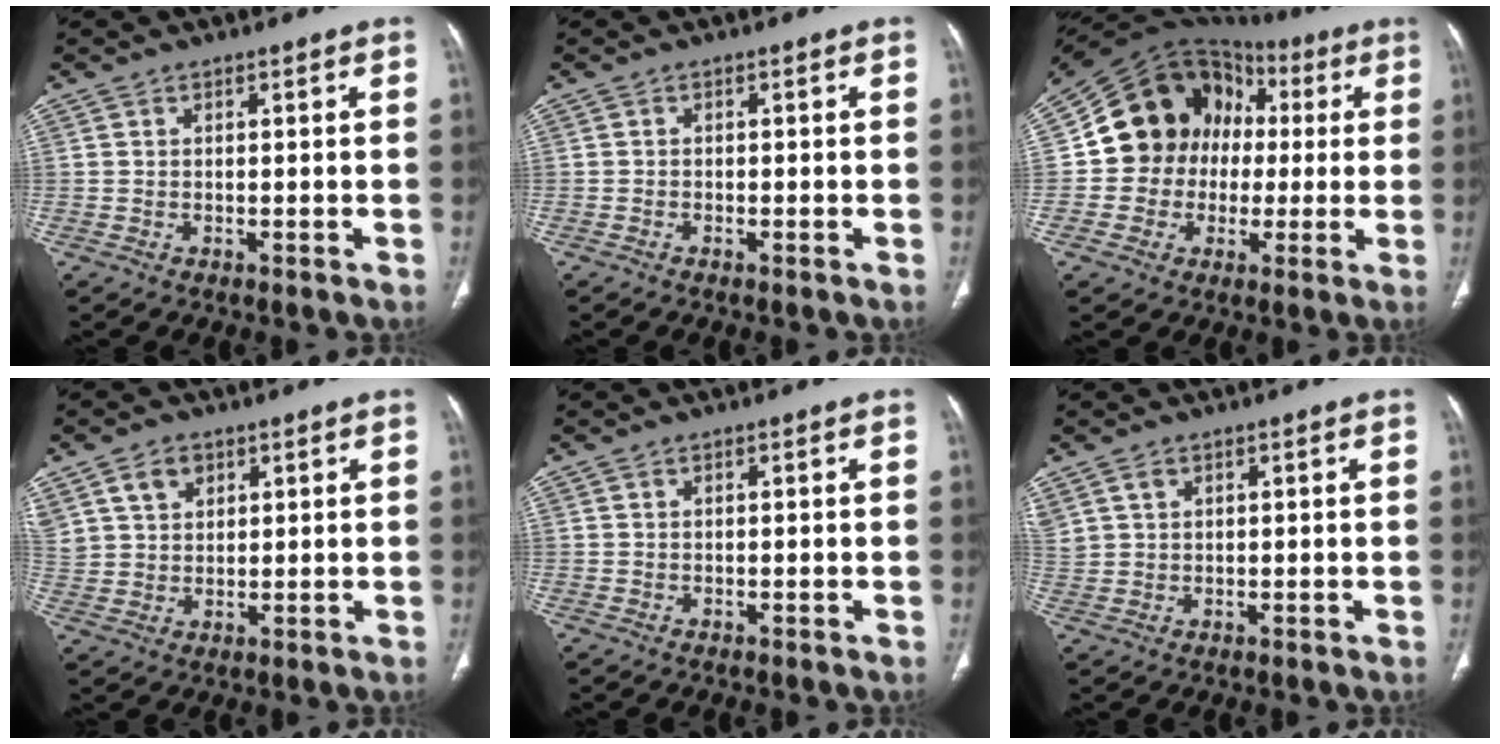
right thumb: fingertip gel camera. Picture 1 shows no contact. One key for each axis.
{"total": 0.0}
{"total": 15.8, "fx": 0.5, "fy": 14.3, "fz": 6.7, "tx": -0.063, "ty": 0.039, "tz": 0.010}
{"total": 7.2, "fx": 3.9, "fy": 5.1, "fz": 3.1, "tx": -0.048, "ty": -0.011, "tz": 0.083}
{"total": 0.0}
{"total": 3.2, "fx": 1.9, "fy": 2.1, "fz": 1.5, "tx": -0.032, "ty": 0.004, "tz": 0.050}